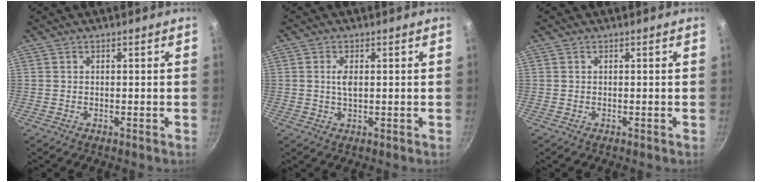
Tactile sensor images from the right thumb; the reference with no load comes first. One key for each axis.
{"total": 2.6, "fx": 0.5, "fy": 1.2, "fz": 2.2, "tx": -0.042, "ty": 0.001, "tz": 0.010}
{"total": 0.0}